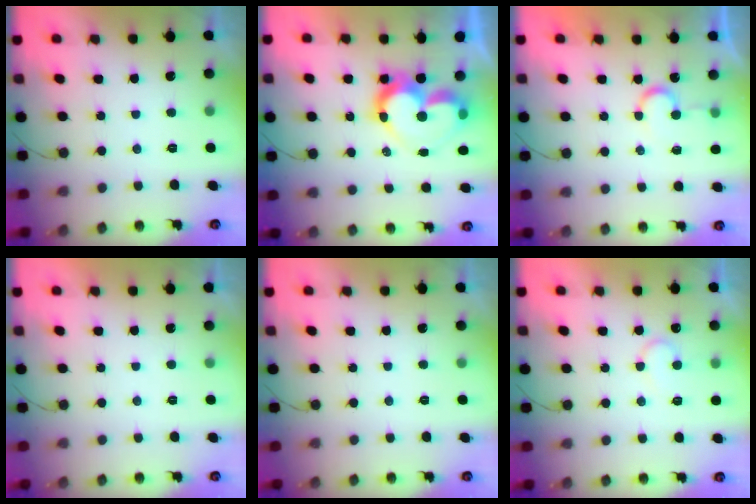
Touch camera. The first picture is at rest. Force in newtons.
{"total": 11.7, "press": 11.7, "slide": 0.9}
{"total": 6.8, "press": 6.8, "slide": 0.3}
{"total": 1.8, "press": 1.8, "slide": 0.0}
{"total": 0.0}
{"total": 6.3, "press": 6.3, "slide": 0.5}